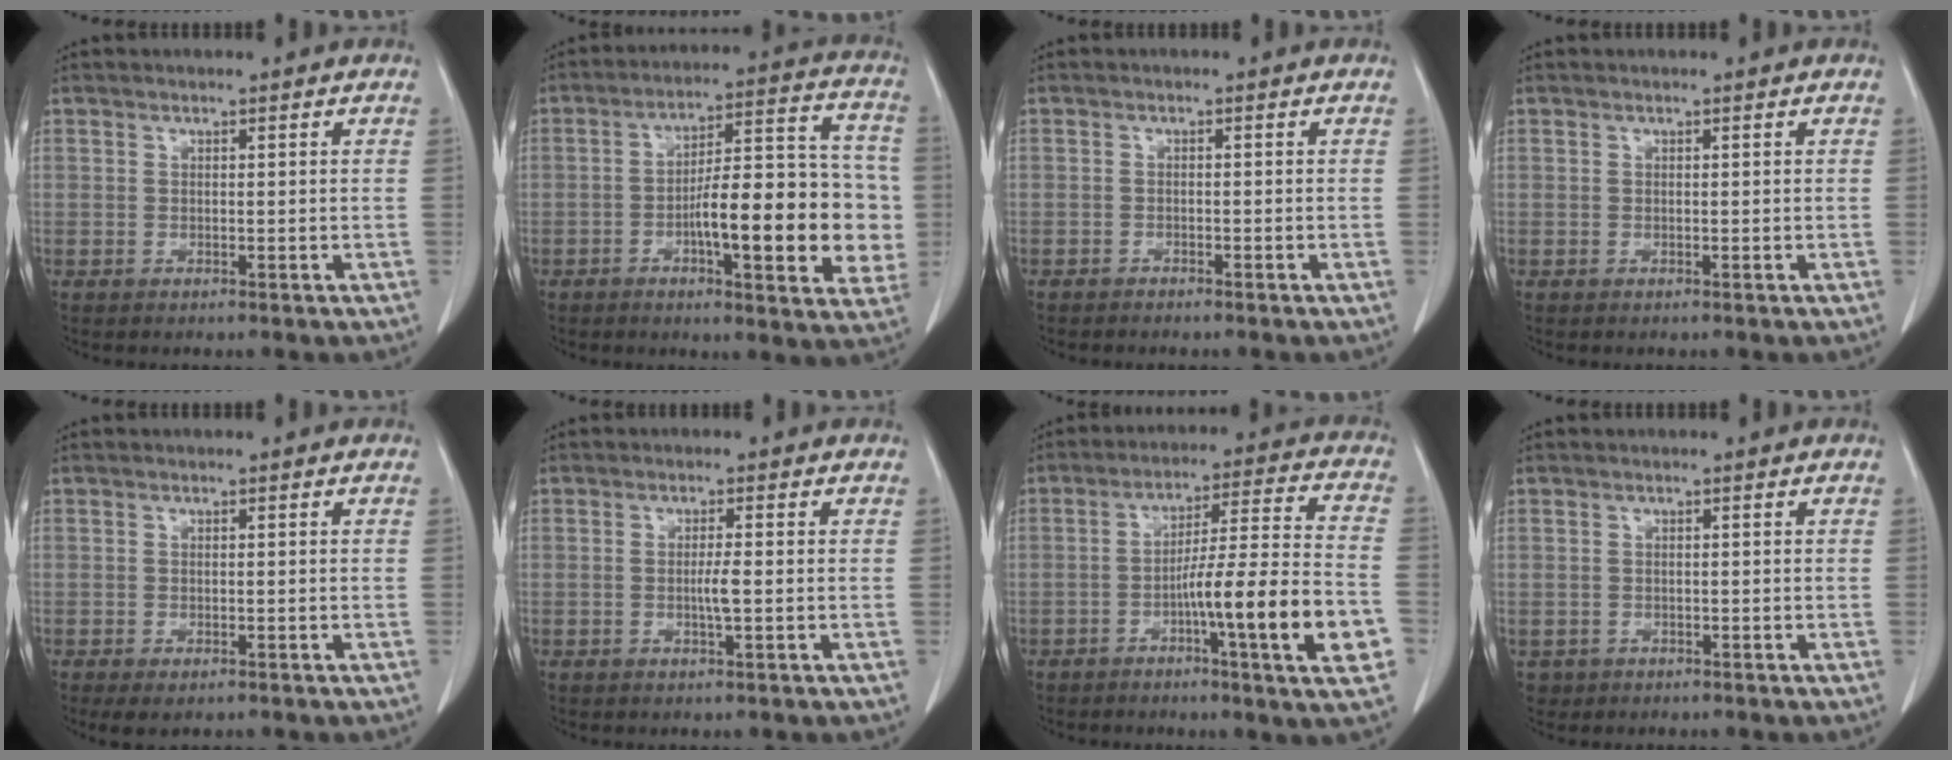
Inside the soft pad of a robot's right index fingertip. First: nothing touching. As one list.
[{"total": 17.8, "force": [-3.4, 4.7, 16.8], "torque": [-0.226, 0.027, -0.048]}, {"total": 1.4, "force": [-1.2, 0.5, 0.2], "torque": [-0.004, 0.002, -0.018]}, {"total": 0.0}, {"total": 3.0, "force": [-2.0, 1.1, 1.9], "torque": [-0.031, -0.007, -0.027]}, {"total": 2.4, "force": [-0.4, 0.0, 2.3], "torque": [-0.046, -0.002, -0.007]}, {"total": 16.1, "force": [-5.4, -0.4, 15.1], "torque": [-0.232, -0.002, -0.085]}, {"total": 1.9, "force": [-0.8, 1.7, -0.1], "torque": [-0.006, 0.005, -0.010]}]